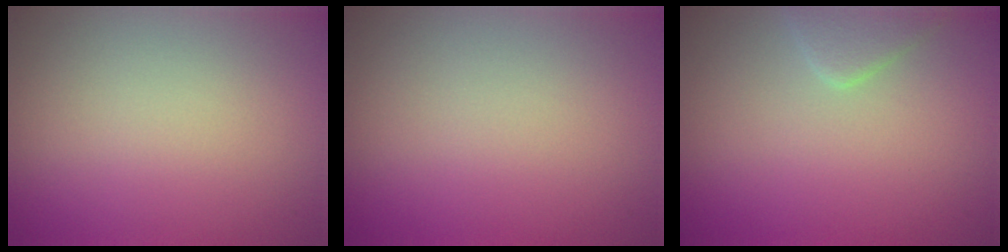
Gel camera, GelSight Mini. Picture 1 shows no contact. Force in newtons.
{"total": 0.0}
{"total": 1.9, "press": 1.9, "slide": 0.1}